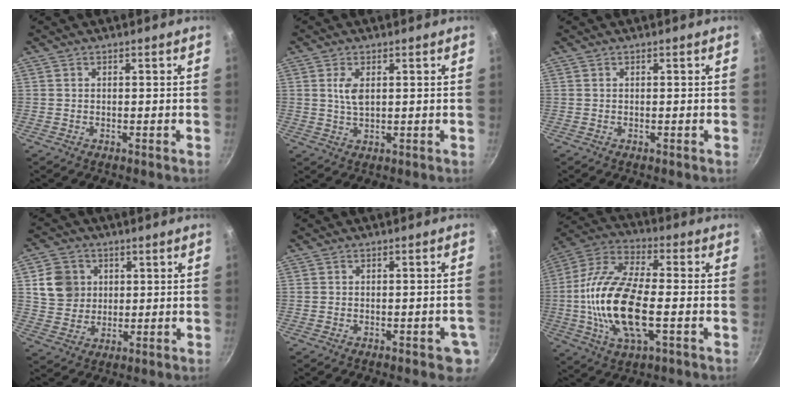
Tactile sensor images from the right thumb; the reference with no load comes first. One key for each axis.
{"total": 3.5, "fx": 1.0, "fy": 1.7, "fz": 2.9, "tx": -0.054, "ty": -0.007, "tz": 0.020}
{"total": 0.0}
{"total": 8.7, "fx": 2.2, "fy": 7.7, "fz": 3.3, "tx": -0.030, "ty": 0.000, "tz": 0.041}
{"total": 4.5, "fx": -1.8, "fy": 2.1, "fz": 3.6, "tx": -0.030, "ty": 0.012, "tz": -0.017}
{"total": 19.4, "fx": -2.7, "fy": 8.2, "fz": 17.4, "tx": -0.338, "ty": 0.021, "tz": -0.068}